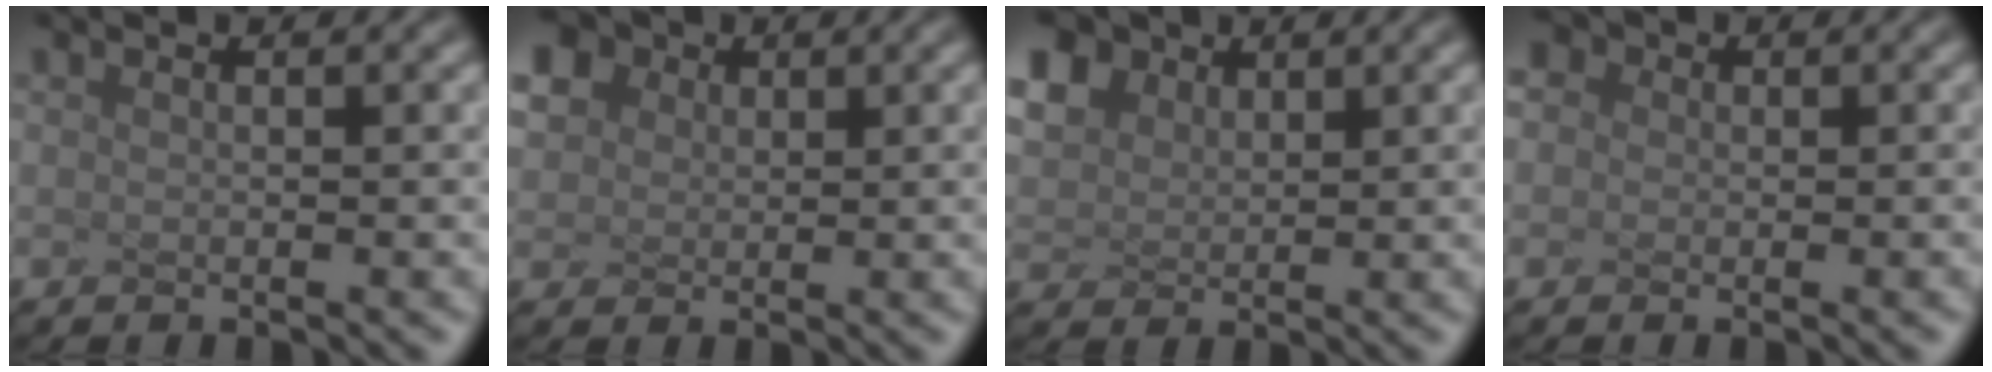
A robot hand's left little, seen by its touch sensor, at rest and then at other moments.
{"total": 3.5, "force": [1.8, 2.8, 1.0], "torque": [-0.084, 0.014, 0.062]}
{"total": 5.9, "force": [3.6, 4.1, 2.4], "torque": [-0.128, 0.022, 0.099]}
{"total": 1.8, "force": [0.6, 1.6, 0.5], "torque": [-0.026, 0.015, 0.018]}